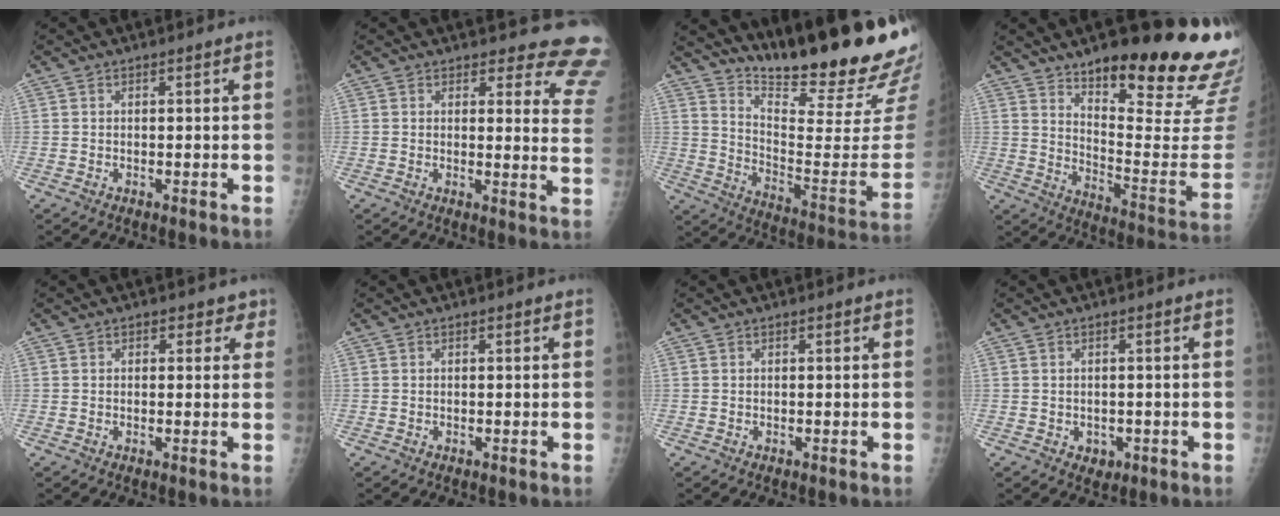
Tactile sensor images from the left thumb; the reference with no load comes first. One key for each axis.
{"total": 12.9, "fx": 12.4, "fy": 3.3, "fz": 1.3, "tx": 0.041, "ty": -0.123, "tz": 0.095}
{"total": 24.8, "fx": 20.6, "fy": 2.8, "fz": 13.6, "tx": -0.182, "ty": -0.165, "tz": 0.304}
{"total": 26.0, "fx": 18.0, "fy": 6.3, "fz": 17.7, "tx": -0.211, "ty": -0.108, "tz": 0.255}
{"total": 2.5, "fx": 1.3, "fy": 1.9, "fz": 0.9, "tx": 0.021, "ty": -0.002, "tz": 0.009}
{"total": 0.0}
{"total": 0.0}
{"total": 2.4, "fx": -0.7, "fy": 2.0, "fz": 1.1, "tx": -0.005, "ty": 0.001, "tz": -0.001}